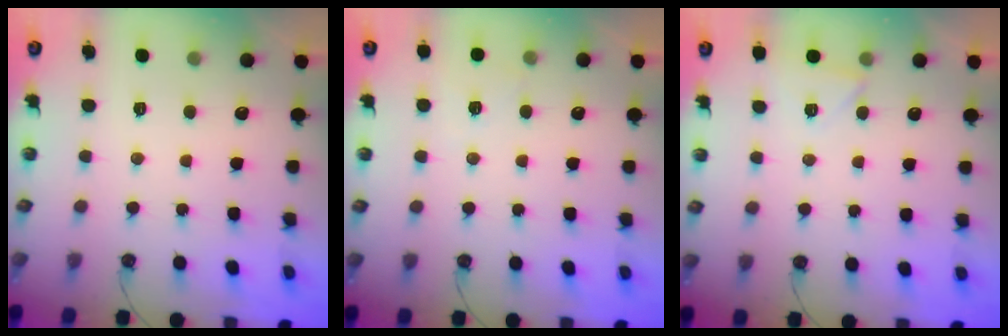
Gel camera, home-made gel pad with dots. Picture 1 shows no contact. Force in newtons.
{"total": 5.0, "press": 4.2, "slide": 2.6}
{"total": 3.5, "press": 3.5, "slide": 0.5}